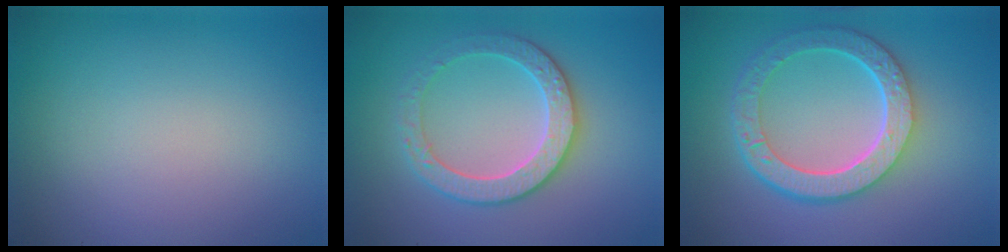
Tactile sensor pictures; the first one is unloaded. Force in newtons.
{"total": 3.8, "press": 3.6, "slide": 1.2}
{"total": 6.6, "press": 4.9, "slide": 4.4}